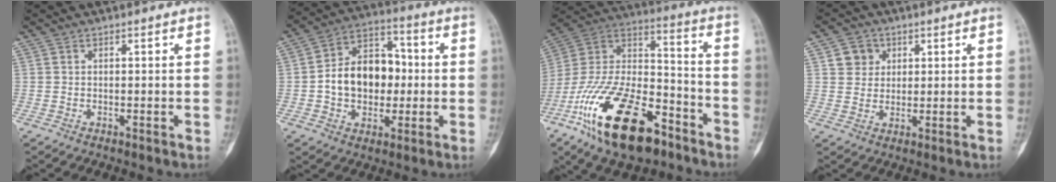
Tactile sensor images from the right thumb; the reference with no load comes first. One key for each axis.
{"total": 15.0, "fx": -0.7, "fy": 10.8, "fz": 10.3, "tx": -0.129, "ty": 0.035, "tz": -0.014}
{"total": 27.5, "fx": -15.4, "fy": 12.6, "fz": 19.1, "tx": -0.390, "ty": 0.056, "tz": -0.273}
{"total": 4.8, "fx": 1.8, "fy": 4.3, "fz": 1.1, "tx": 0.006, "ty": -0.003, "tz": 0.029}